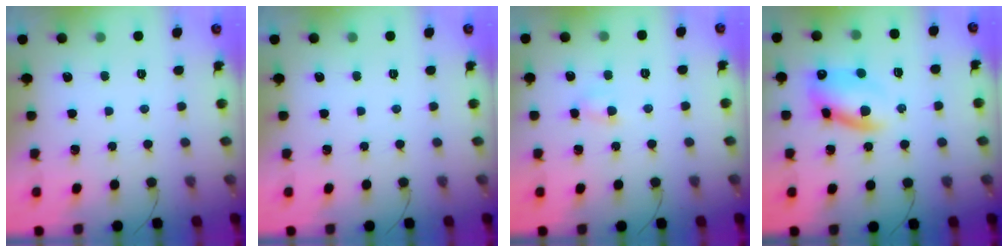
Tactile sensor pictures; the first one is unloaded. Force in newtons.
{"total": 0.0}
{"total": 3.6, "press": 3.5, "slide": 1.1}
{"total": 11.4, "press": 11.2, "slide": 2.2}